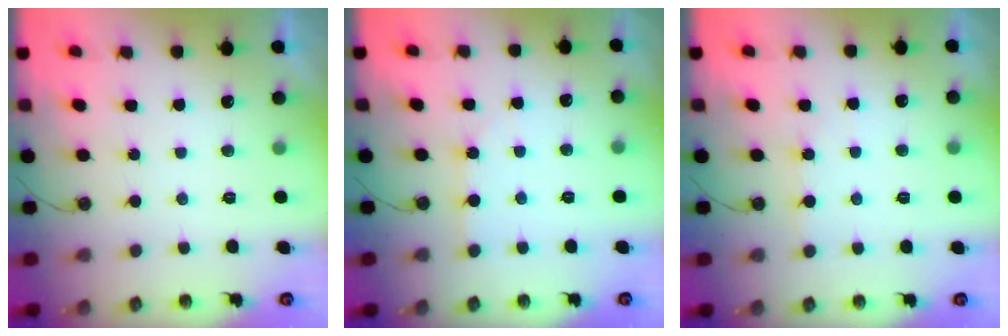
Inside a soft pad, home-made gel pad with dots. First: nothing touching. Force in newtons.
{"total": 2.8, "press": 2.8, "slide": 0.4}
{"total": 2.9, "press": 2.9, "slide": 0.5}